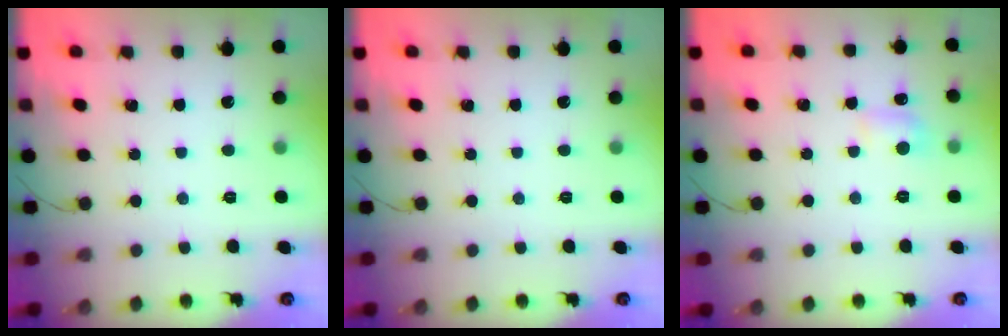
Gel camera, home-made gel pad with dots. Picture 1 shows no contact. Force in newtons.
{"total": 0.0}
{"total": 6.8, "press": 6.6, "slide": 1.7}